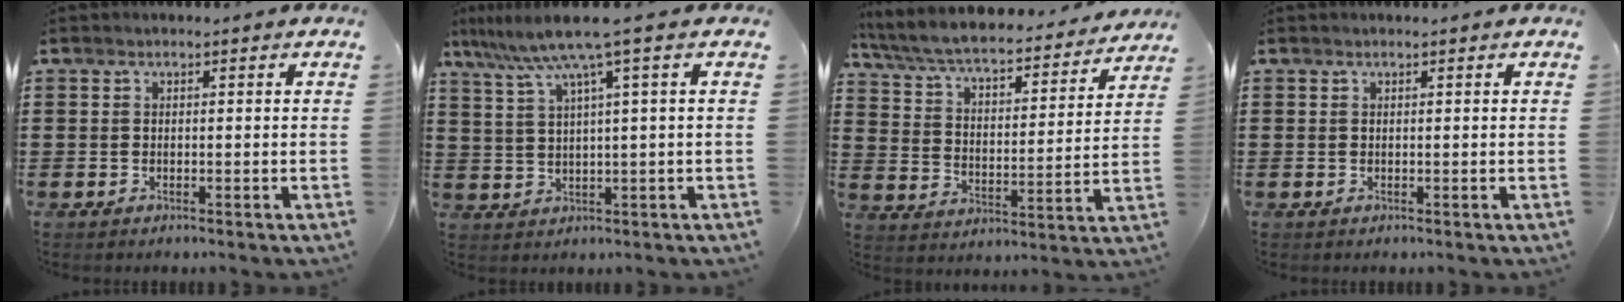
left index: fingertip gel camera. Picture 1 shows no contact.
{"total": 6.8, "force": [3.5, -0.2, 5.9], "torque": [-0.132, -0.014, 0.054]}
{"total": 6.2, "force": [5.7, 0.5, 2.3], "torque": [-0.071, -0.043, 0.094]}
{"total": 0.0}